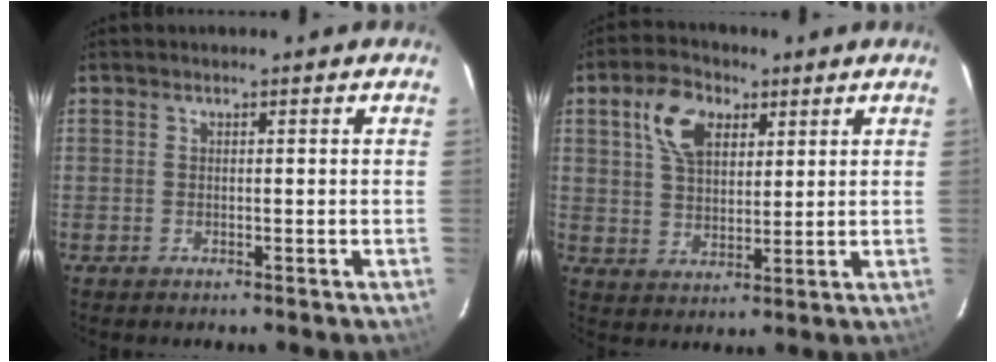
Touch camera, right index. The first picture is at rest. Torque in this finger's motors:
{"motor_torque": [0.73, 0.43, 0.50, 0.07]}